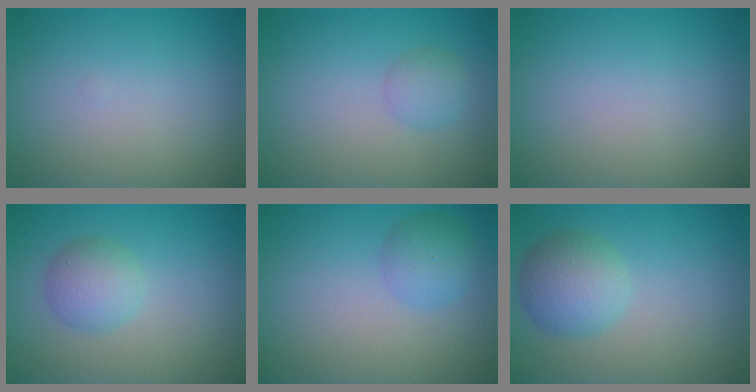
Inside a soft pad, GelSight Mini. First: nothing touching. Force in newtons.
{"total": 1.6, "press": 1.6, "slide": 0.1}
{"total": 0.0}
{"total": 2.9, "press": 2.9, "slide": 0.1}
{"total": 2.5, "press": 2.5, "slide": 0.1}
{"total": 4.2, "press": 4.2, "slide": 0.1}